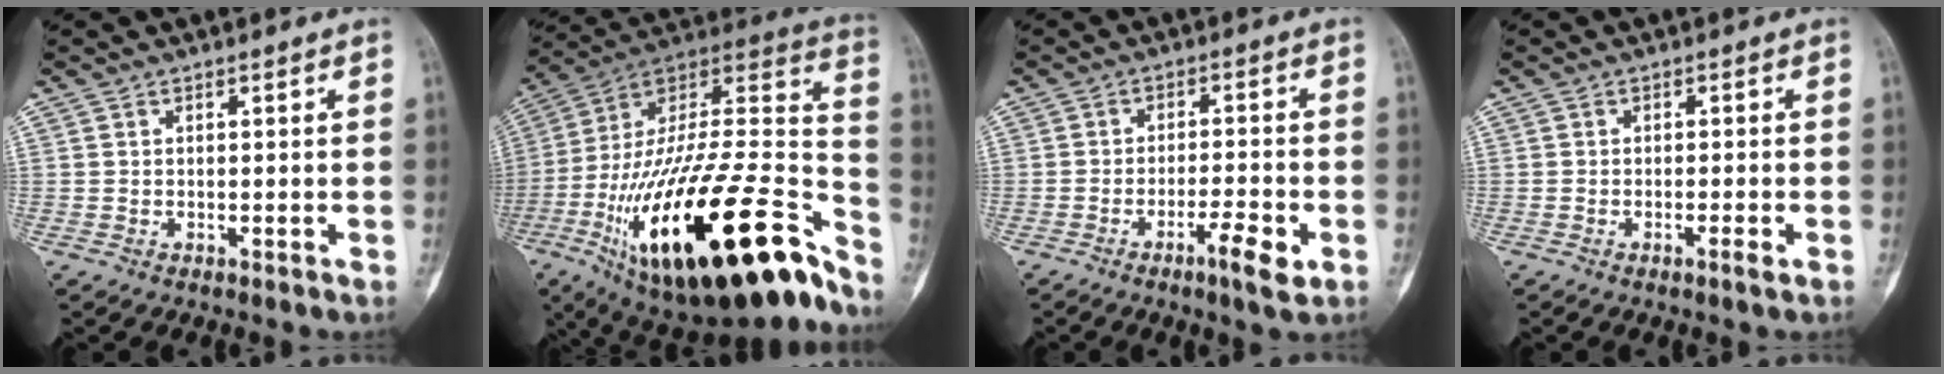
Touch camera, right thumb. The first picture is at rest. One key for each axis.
{"total": 41.5, "fx": -20.6, "fy": 14.7, "fz": 32.8, "tx": -0.504, "ty": 0.065, "tz": -0.331}
{"total": 6.2, "fx": -2.9, "fy": 1.0, "fz": 5.3, "tx": -0.089, "ty": 0.013, "tz": -0.047}
{"total": 1.7, "fx": -0.9, "fy": 0.1, "fz": 1.5, "tx": -0.027, "ty": 0.002, "tz": -0.018}